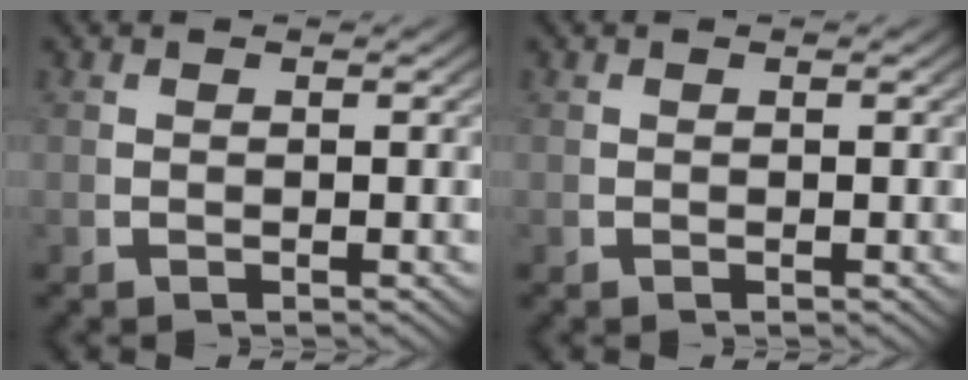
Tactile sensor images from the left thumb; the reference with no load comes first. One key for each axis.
{"total": 0.0}